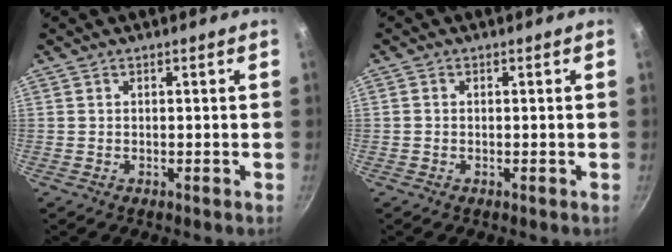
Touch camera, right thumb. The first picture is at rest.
{"total": 0.6, "force": [-0.1, 0.5, 0.2], "torque": [-0.005, 0.003, -0.003]}